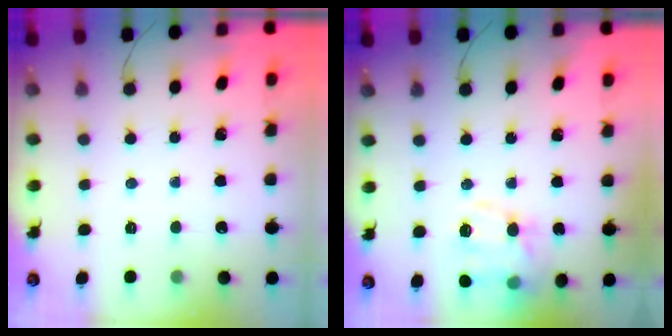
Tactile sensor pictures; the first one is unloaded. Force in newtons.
{"total": 12.9, "press": 12.8, "slide": 1.4}